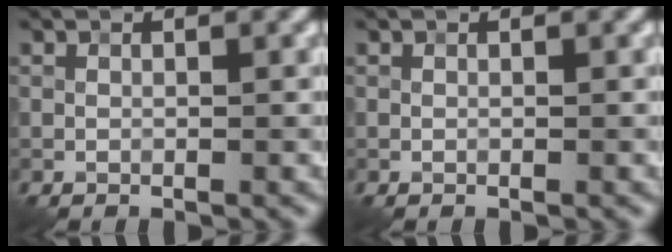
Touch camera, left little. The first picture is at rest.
{"total": 0.0}